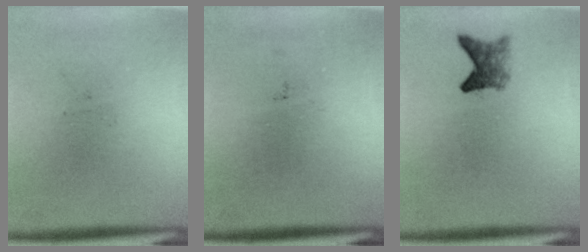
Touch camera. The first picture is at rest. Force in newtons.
{"total": 0.0}
{"total": 2.7}